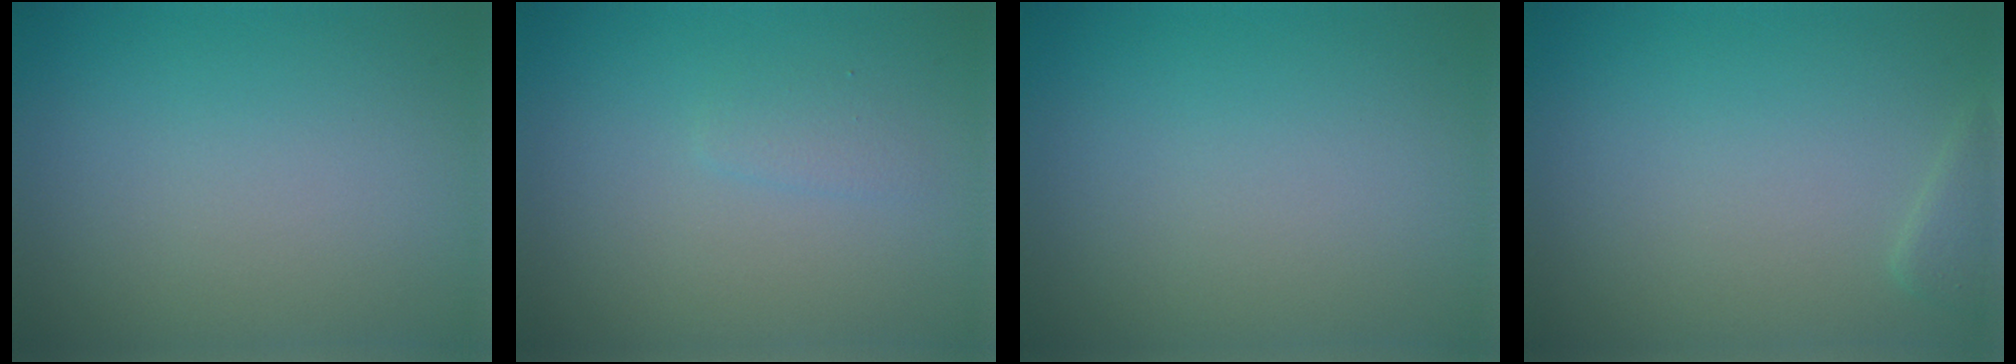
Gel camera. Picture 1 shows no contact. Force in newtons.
{"total": 0.9, "press": 0.9, "slide": 0.0}
{"total": 0.0}
{"total": 1.2, "press": 1.2, "slide": 0.1}